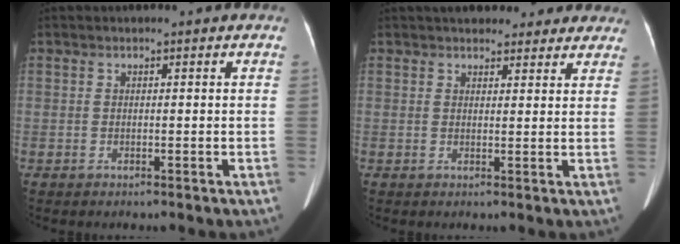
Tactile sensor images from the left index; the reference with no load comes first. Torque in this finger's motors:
{"motor_torque": [-1.01, -1.13, -0.53, -0.04]}